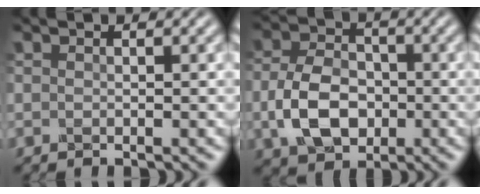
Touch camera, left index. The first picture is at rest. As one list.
[{"total": 6.0, "force": [-1.6, 4.3, 3.9], "torque": [-0.090, 0.005, -0.035]}]